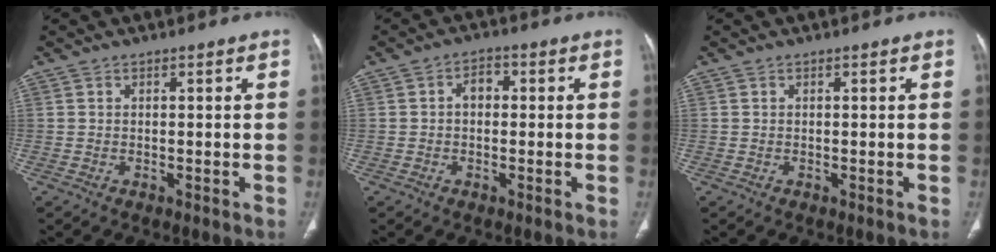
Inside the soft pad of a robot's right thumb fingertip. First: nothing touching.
{"total": 3.0, "force": [0.0, 2.2, 2.0], "torque": [-0.018, 0.015, -0.009]}
{"total": 0.0}